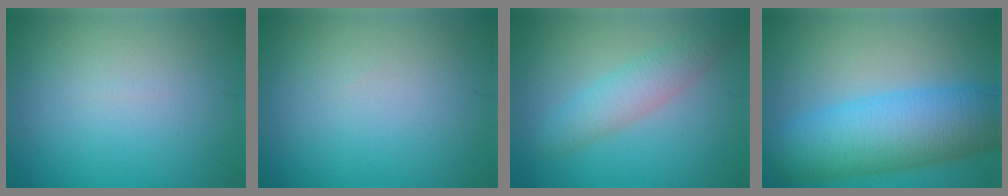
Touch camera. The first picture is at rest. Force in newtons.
{"total": 0.0}
{"total": 3.4, "press": 3.4, "slide": 0.1}
{"total": 9.8, "press": 9.8, "slide": 0.1}